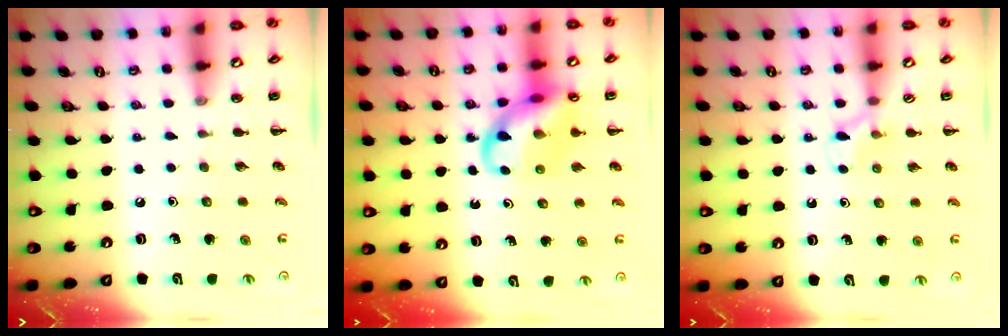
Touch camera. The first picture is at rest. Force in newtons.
{"total": 13.5, "press": 13.3, "slide": 1.9}
{"total": 4.1, "press": 3.8, "slide": 1.4}